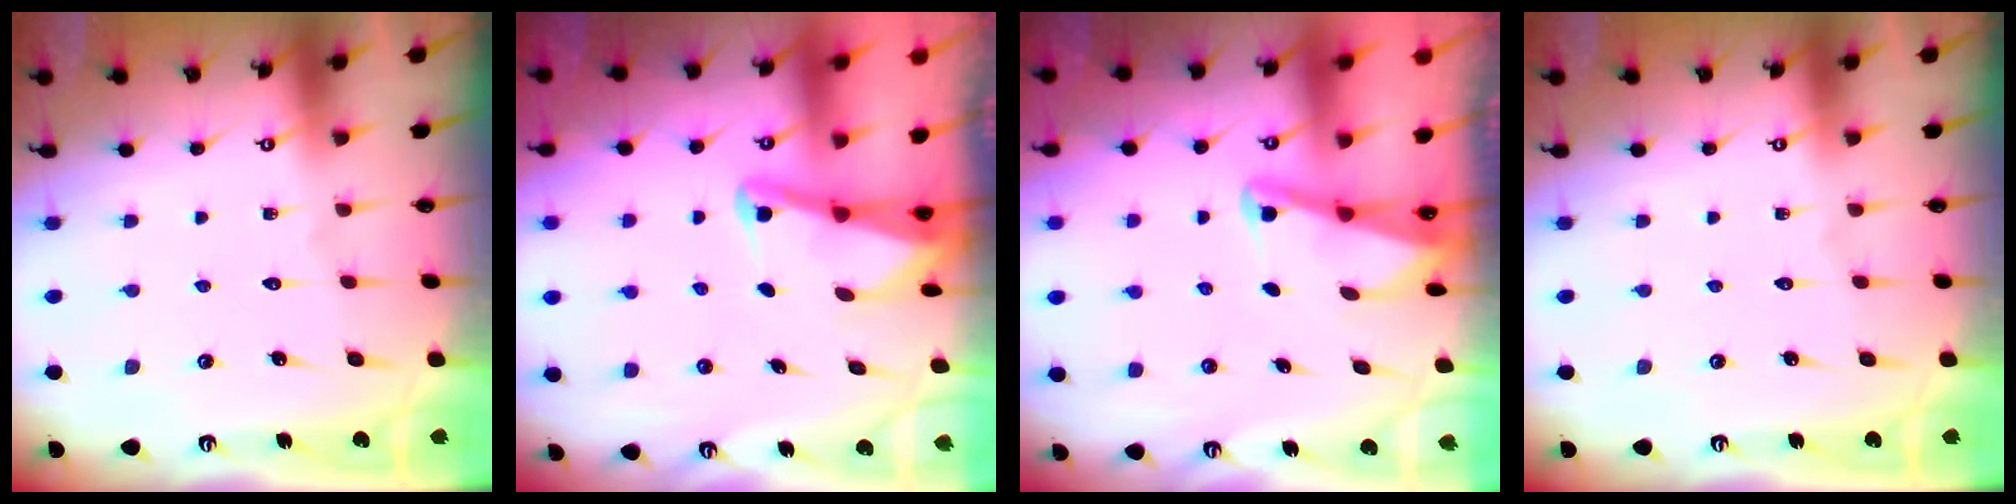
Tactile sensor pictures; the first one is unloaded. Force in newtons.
{"total": 2.2, "press": 2.2, "slide": 0.3}
{"total": 2.1, "press": 2.0, "slide": 0.3}
{"total": 0.0}